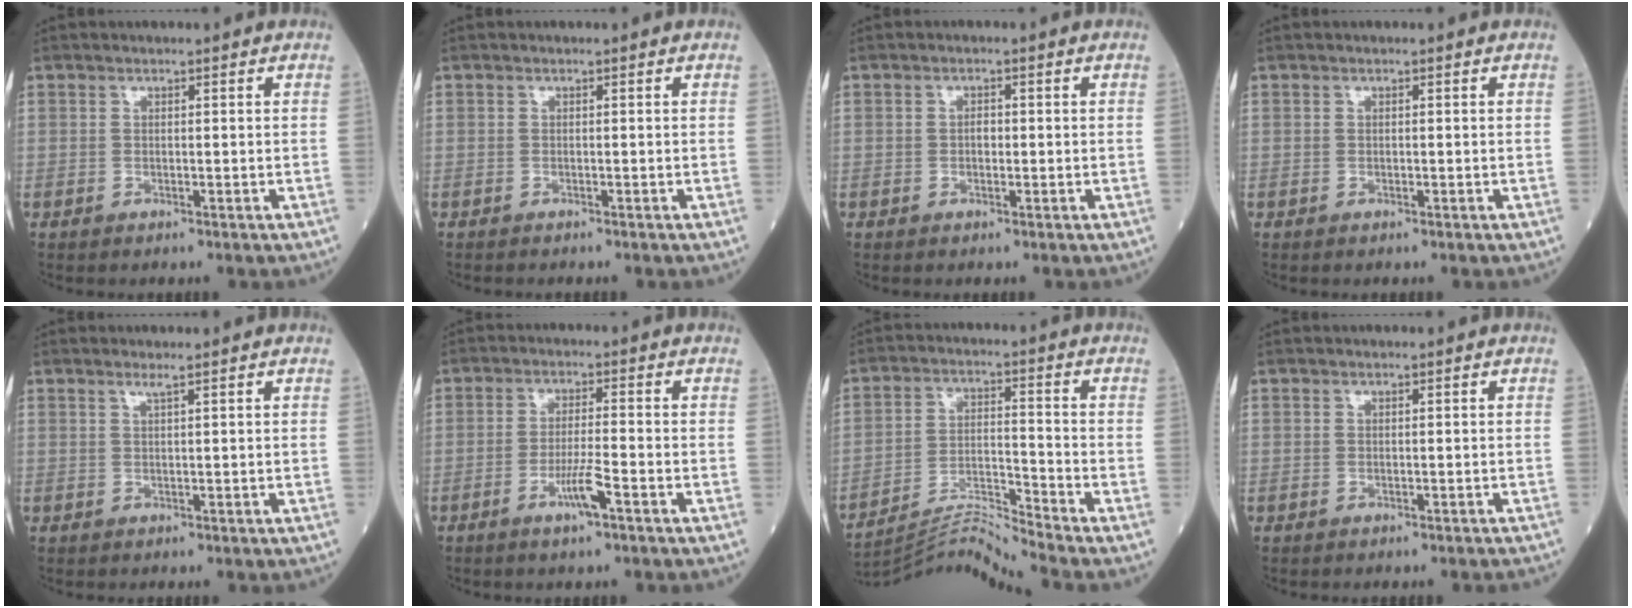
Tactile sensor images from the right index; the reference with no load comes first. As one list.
[{"total": 0.5, "force": [-0.5, 0.0, 0.2], "torque": [-0.003, -0.001, -0.008]}, {"total": 1.1, "force": [-0.2, 0.7, 0.9], "torque": [-0.015, 0.002, -0.004]}, {"total": 0.0}, {"total": 0.7, "force": [0.5, -0.2, 0.5], "torque": [-0.021, -0.002, 0.015]}, {"total": 4.5, "force": [-2.4, 0.0, 3.9], "torque": [-0.075, -0.005, -0.047]}, {"total": 10.0, "force": [-9.5, -3.3, 0.2], "torque": [-0.009, 0.021, -0.171]}, {"total": 2.0, "force": [-1.9, 0.2, 0.6], "torque": [-0.011, -0.005, -0.018]}]